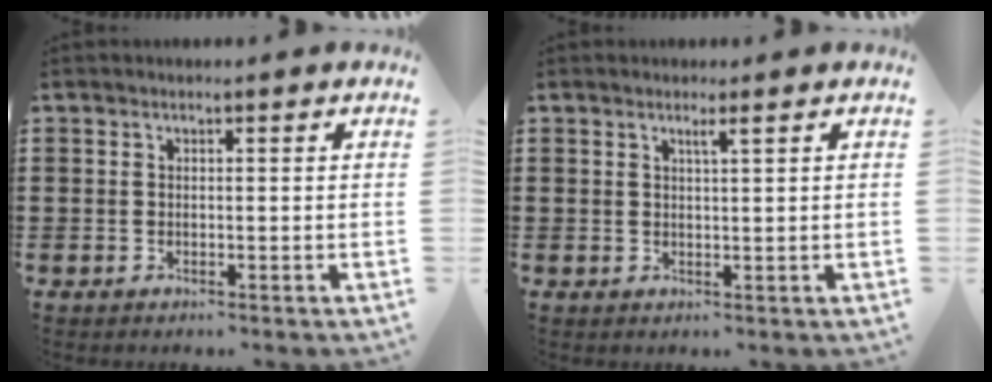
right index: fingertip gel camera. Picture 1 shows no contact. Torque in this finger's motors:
{"motor_torque": [0.04, -0.04, 0.02, 0.00]}